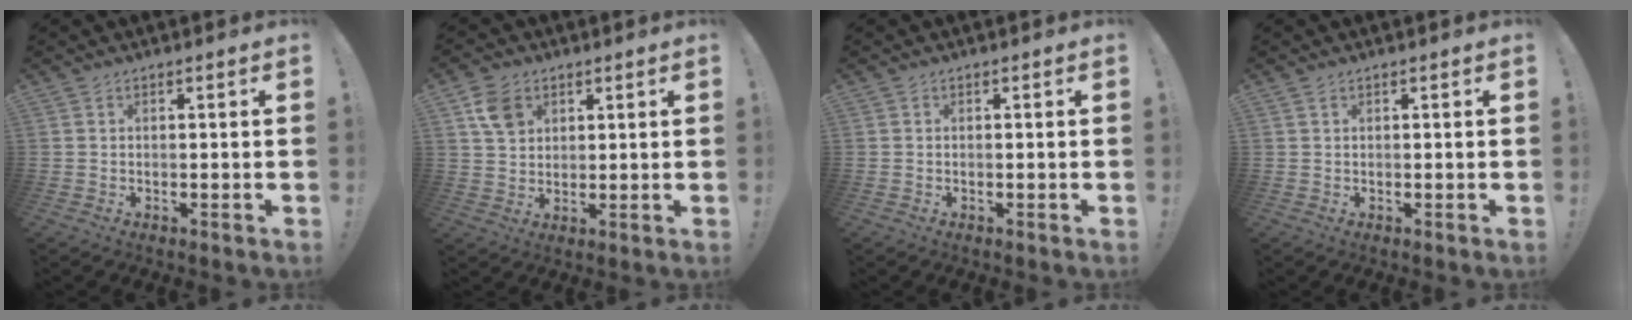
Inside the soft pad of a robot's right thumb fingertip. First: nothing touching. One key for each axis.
{"total": 7.3, "fx": 3.6, "fy": 5.6, "fz": 3.2, "tx": -0.048, "ty": -0.006, "tz": 0.071}
{"total": 0.0}
{"total": 0.7, "fx": 0.5, "fy": 0.3, "fz": 0.4, "tx": -0.015, "ty": 0.003, "tz": 0.011}